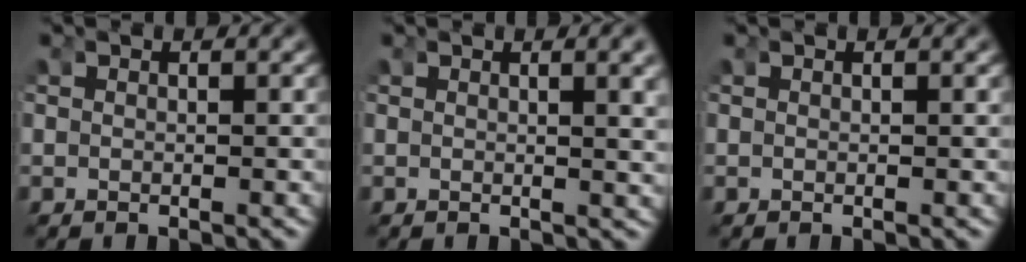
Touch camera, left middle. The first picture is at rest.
{"total": 2.0, "force": [0.9, -0.3, 1.7], "torque": [-0.016, 0.002, 0.014]}
{"total": 0.0}